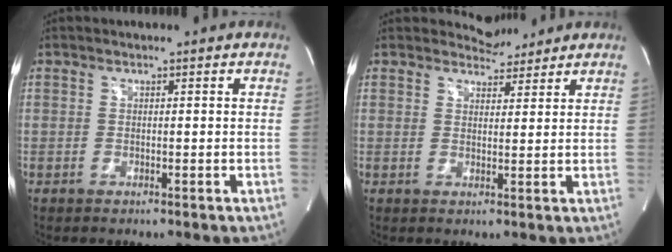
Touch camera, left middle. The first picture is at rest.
{"total": 3.3, "force": [3.1, 1.0, -0.2], "torque": [-0.002, 0.000, 0.047]}